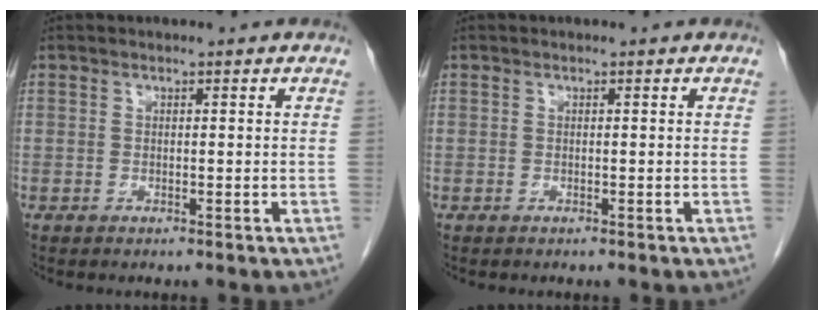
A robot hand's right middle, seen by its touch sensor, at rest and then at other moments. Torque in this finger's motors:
{"motor_torque": [-0.08, -0.19, -0.05, -0.01]}